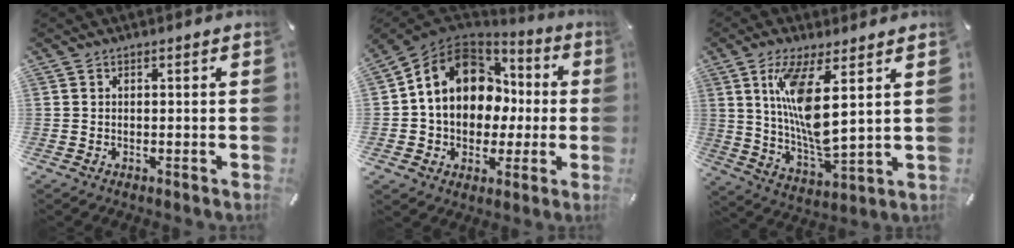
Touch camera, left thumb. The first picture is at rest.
{"total": 13.7, "force": [2.0, 11.5, 7.2], "torque": [-0.147, -0.001, 0.044]}
{"total": 13.5, "force": [5.0, 3.9, 11.9], "torque": [-0.235, -0.031, 0.083]}